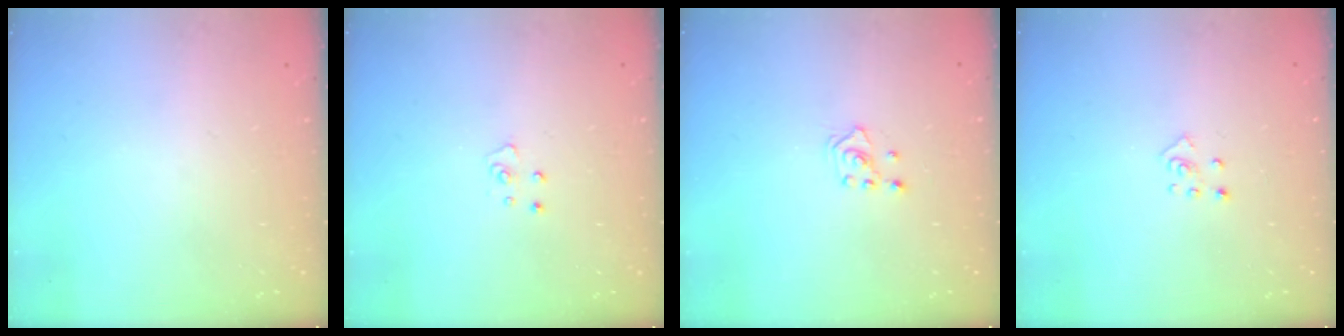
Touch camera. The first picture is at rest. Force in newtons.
{"total": 3.8, "press": 3.8, "slide": 0.3}
{"total": 2.0, "press": 1.8, "slide": 0.9}
{"total": 3.4, "press": 3.4, "slide": 0.3}